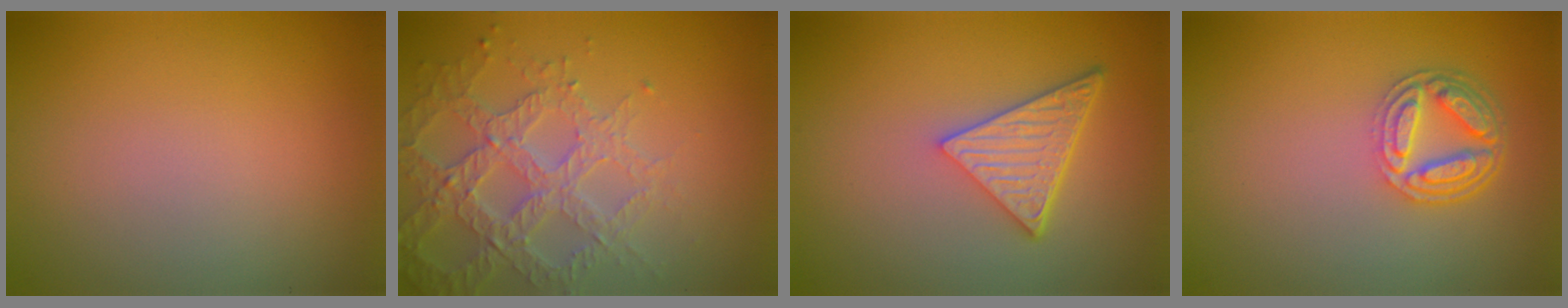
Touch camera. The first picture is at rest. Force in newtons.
{"total": 5.1, "press": 4.4, "slide": 2.5}
{"total": 5.1, "press": 3.8, "slide": 3.4}
{"total": 4.5, "press": 3.4, "slide": 2.9}